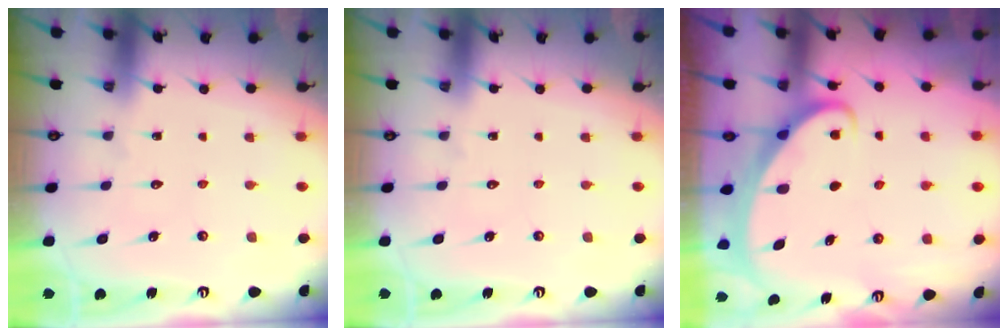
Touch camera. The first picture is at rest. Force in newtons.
{"total": 0.0}
{"total": 2.2, "press": 2.2, "slide": 0.3}